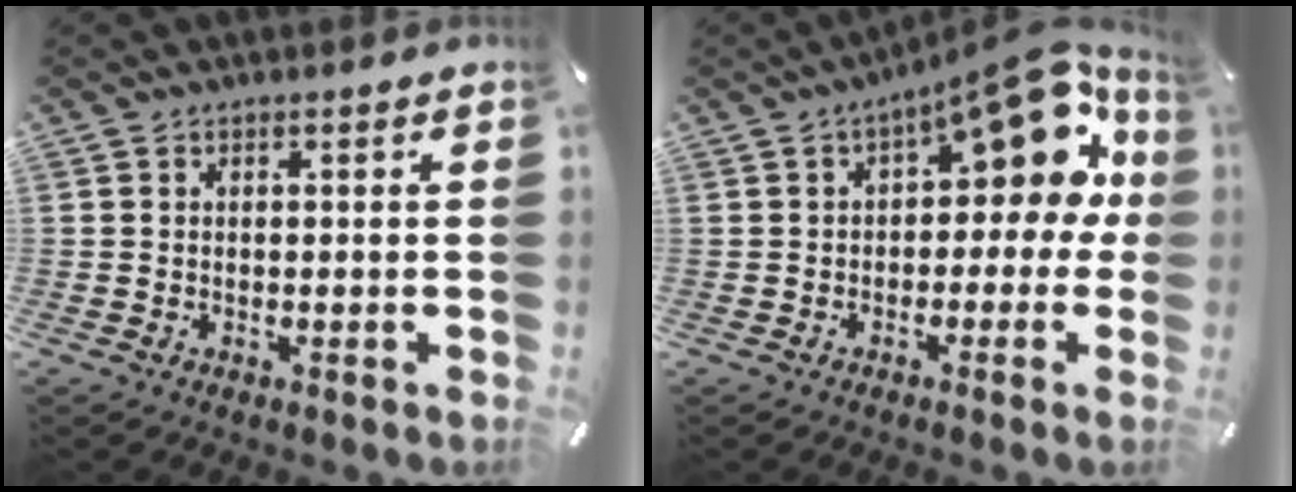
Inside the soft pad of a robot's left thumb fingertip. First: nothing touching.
{"total": 14.3, "force": [6.1, 6.4, 11.2], "torque": [-0.145, -0.043, 0.099]}